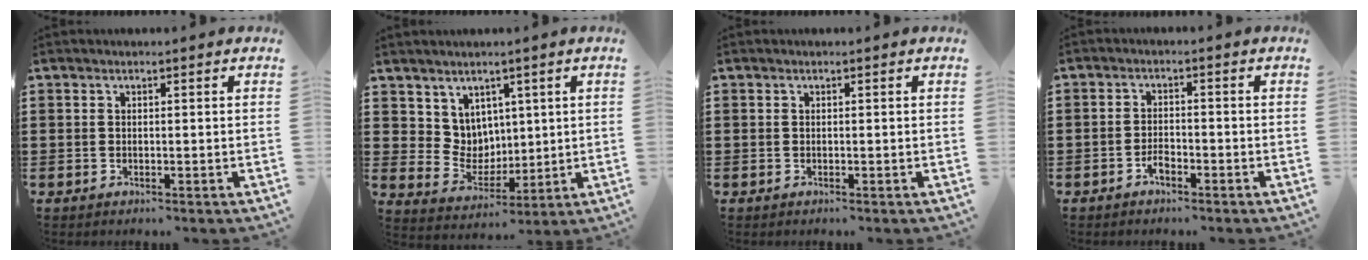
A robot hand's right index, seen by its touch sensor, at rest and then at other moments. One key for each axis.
{"total": 6.1, "fx": 3.7, "fy": 4.8, "fz": 0.5, "tx": -0.042, "ty": -0.009, "tz": 0.072}
{"total": 0.0}
{"total": 2.1, "fx": -1.6, "fy": 0.9, "fz": 1.1, "tx": -0.024, "ty": 0.000, "tz": -0.031}